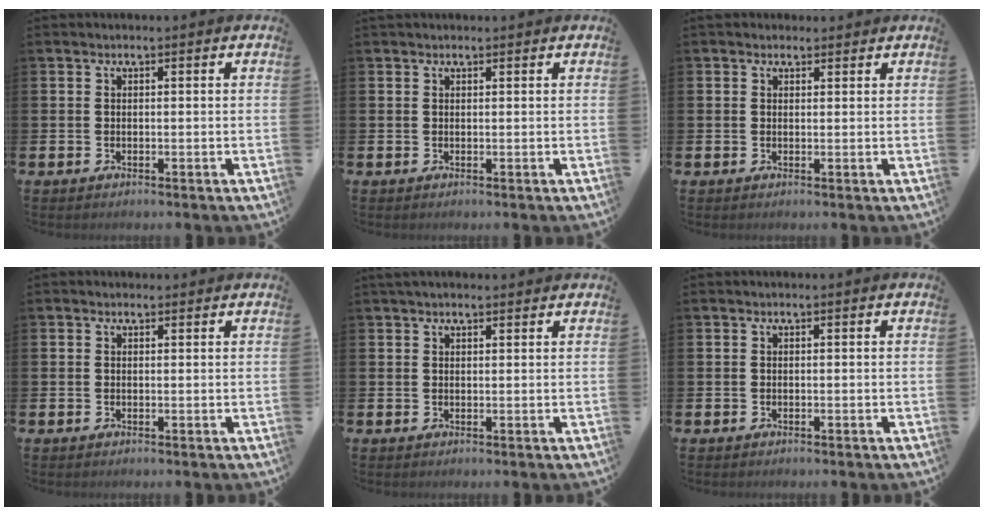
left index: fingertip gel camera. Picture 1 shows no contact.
{"total": 0.6, "force": [0.5, 0.2, 0.1], "torque": [0.006, -0.002, 0.008]}
{"total": 1.3, "force": [1.0, 0.8, 0.1], "torque": [0.015, 0.001, 0.015]}
{"total": 0.7, "force": [0.5, 0.4, 0.1], "torque": [0.008, 0.001, 0.007]}
{"total": 1.8, "force": [1.5, 0.6, 0.6], "torque": [-0.005, 0.003, 0.026]}
{"total": 0.0}